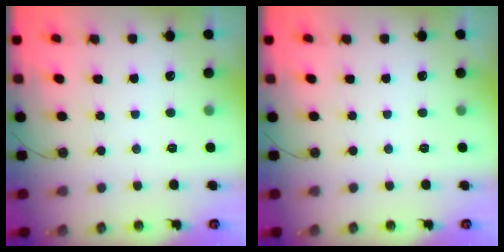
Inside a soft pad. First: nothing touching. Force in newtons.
{"total": 0.0}